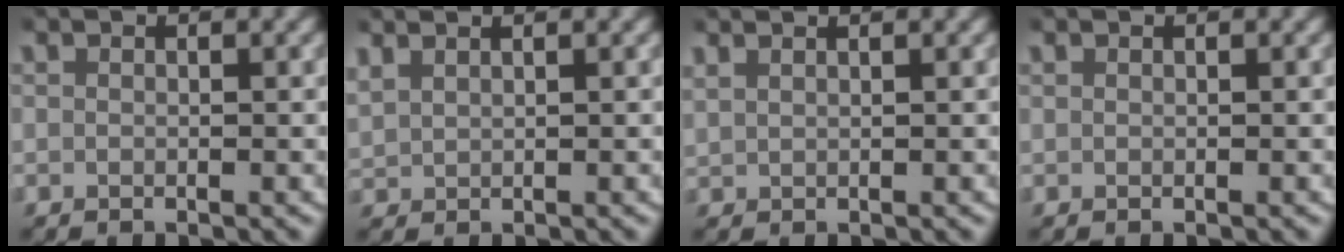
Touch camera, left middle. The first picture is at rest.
{"total": 2.5, "force": [1.9, 1.4, 1.1], "torque": [-0.026, 0.010, 0.036]}
{"total": 2.1, "force": [1.8, 0.7, 0.9], "torque": [-0.015, 0.008, 0.032]}
{"total": 0.0}